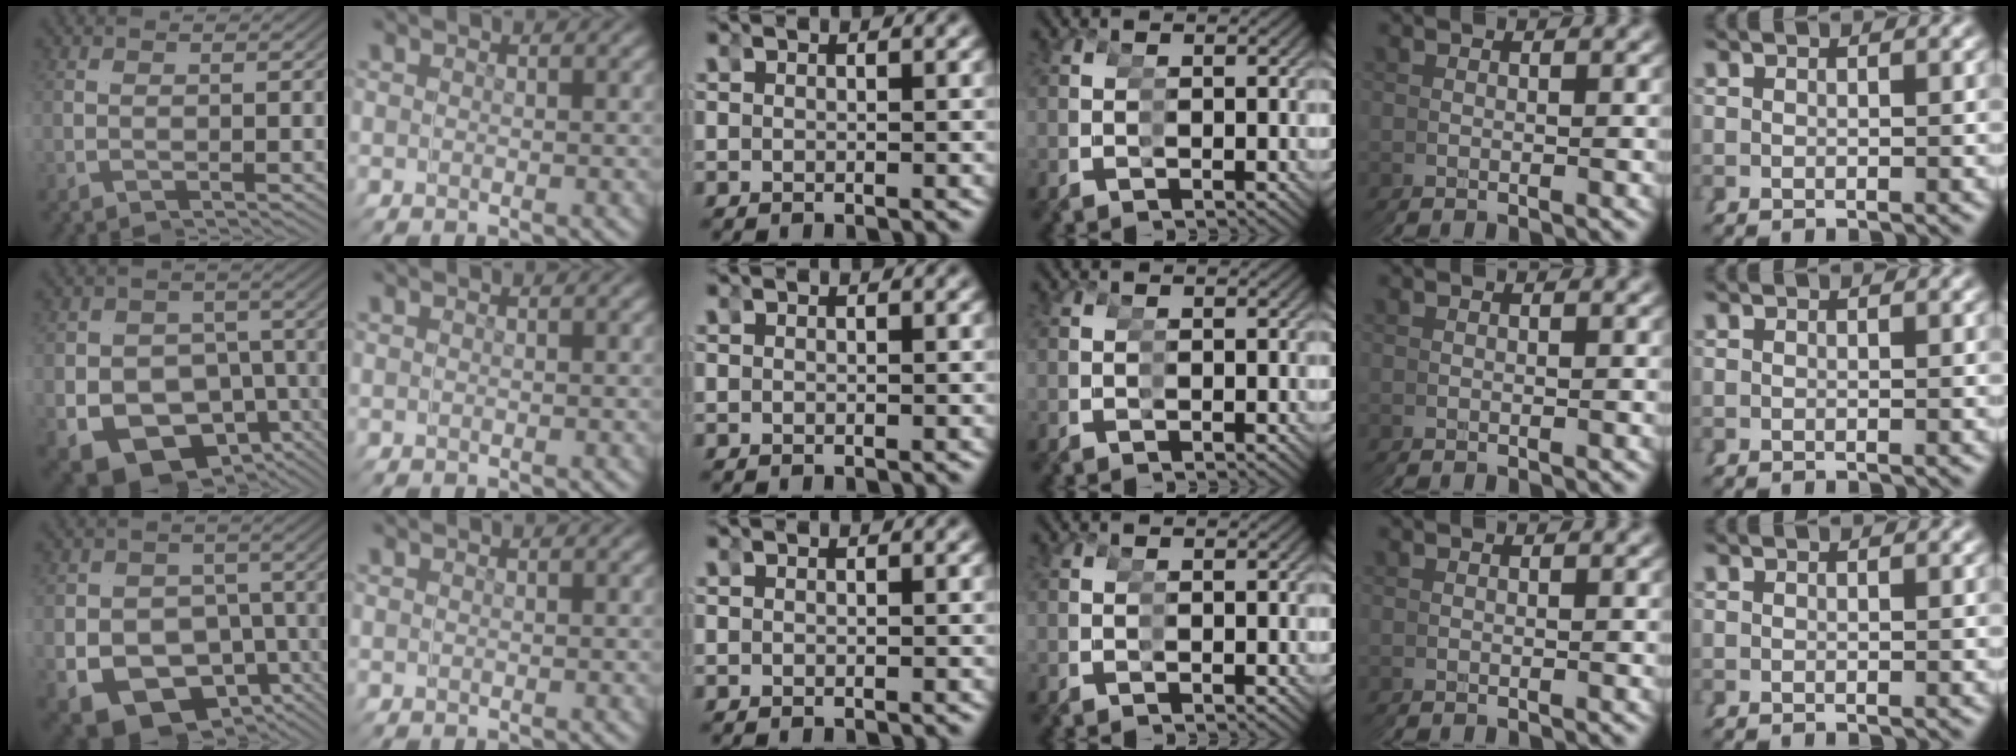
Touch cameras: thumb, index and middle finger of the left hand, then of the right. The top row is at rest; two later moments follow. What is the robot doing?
{"motion": "grasp_and_lifting", "object": "bandage"}